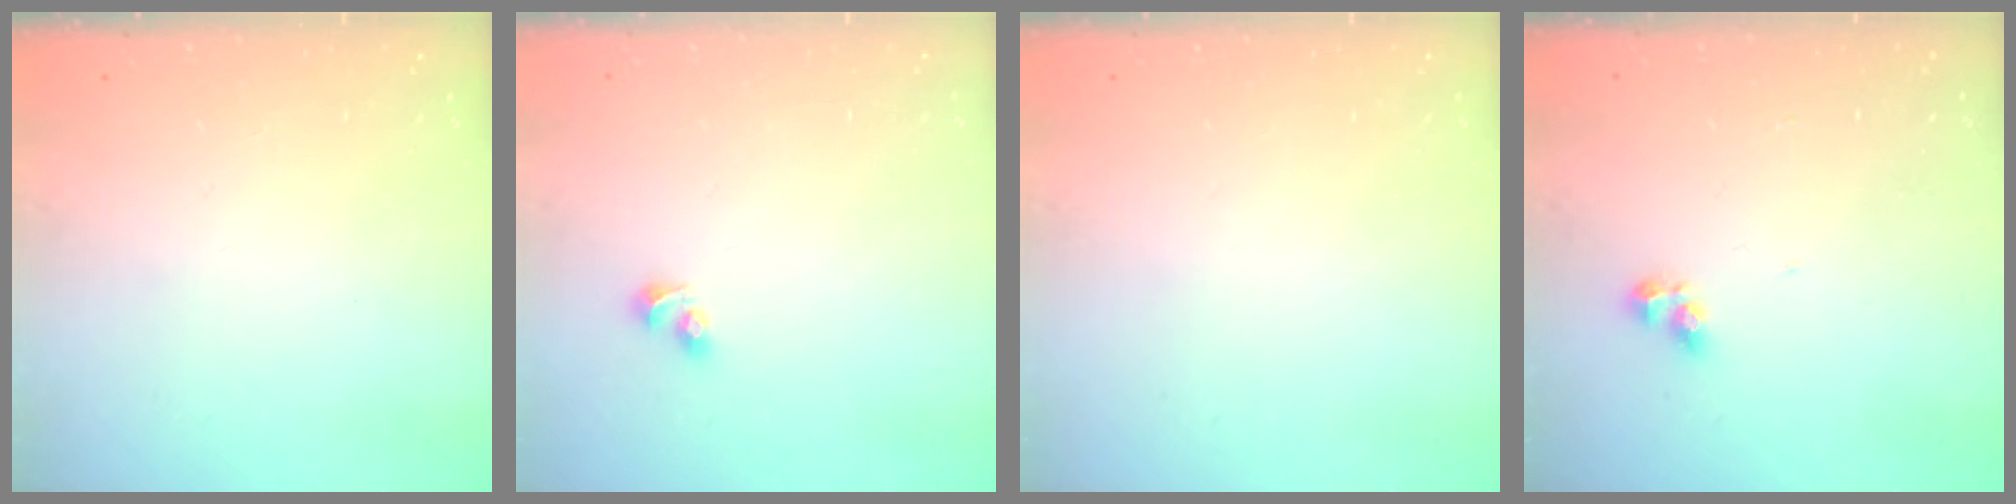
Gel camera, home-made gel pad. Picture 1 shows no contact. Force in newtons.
{"total": 2.1, "press": 1.7, "slide": 1.1}
{"total": 0.0}
{"total": 4.2, "press": 4.2, "slide": 0.5}